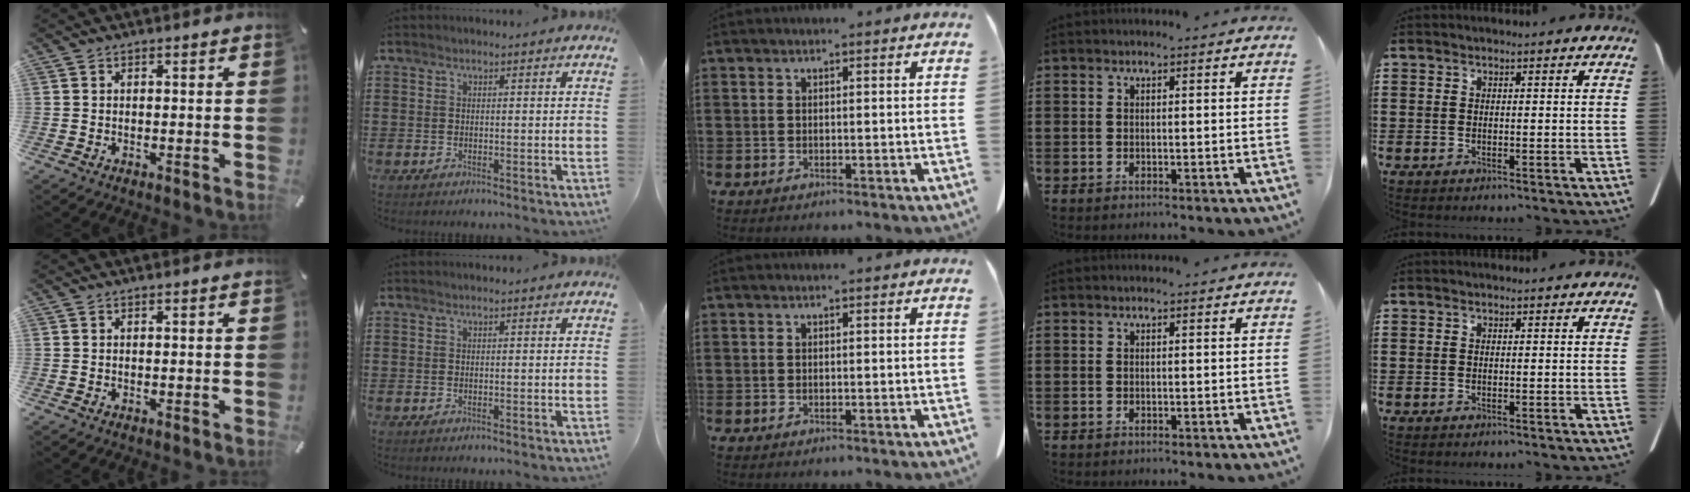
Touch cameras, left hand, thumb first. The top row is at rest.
{}